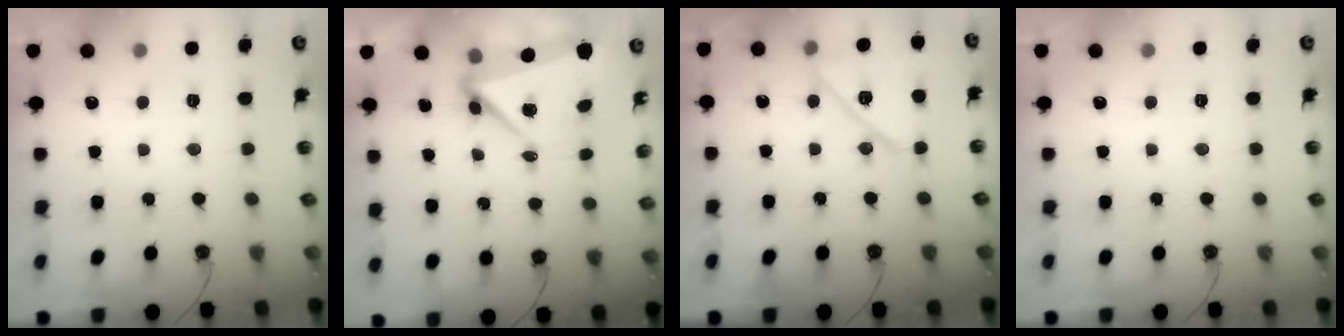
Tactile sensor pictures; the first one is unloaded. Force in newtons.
{"total": 6.5, "press": 6.5, "slide": 0.5}
{"total": 13.6, "press": 13.6, "slide": 0.2}
{"total": 0.0}